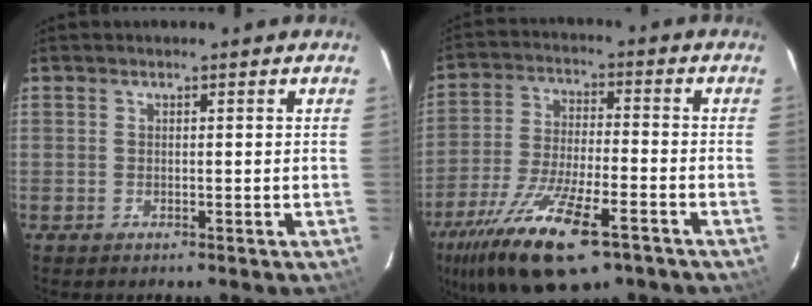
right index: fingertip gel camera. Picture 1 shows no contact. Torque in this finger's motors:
{"motor_torque": [1.67, -0.46, 1.04, 0.21]}